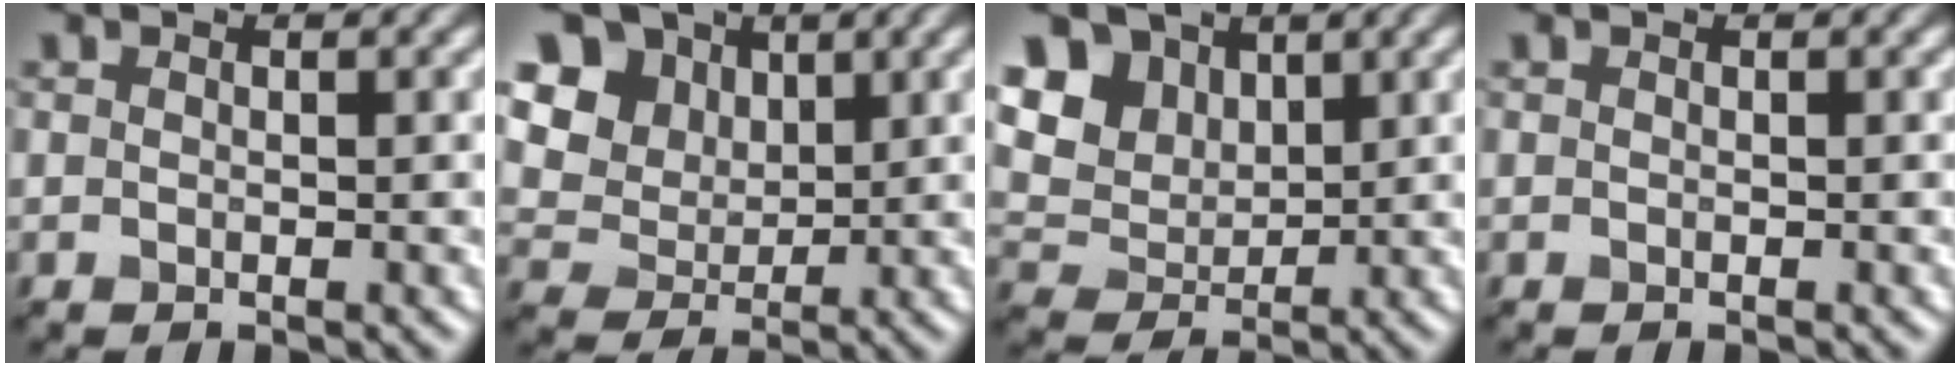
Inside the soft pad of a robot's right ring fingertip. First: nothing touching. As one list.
[{"total": 9.6, "force": [5.0, 7.3, 3.5], "torque": [-0.120, 0.029, 0.110]}, {"total": 8.4, "force": [4.7, 6.1, 3.2], "torque": [-0.115, 0.024, 0.104]}, {"total": 0.0}]